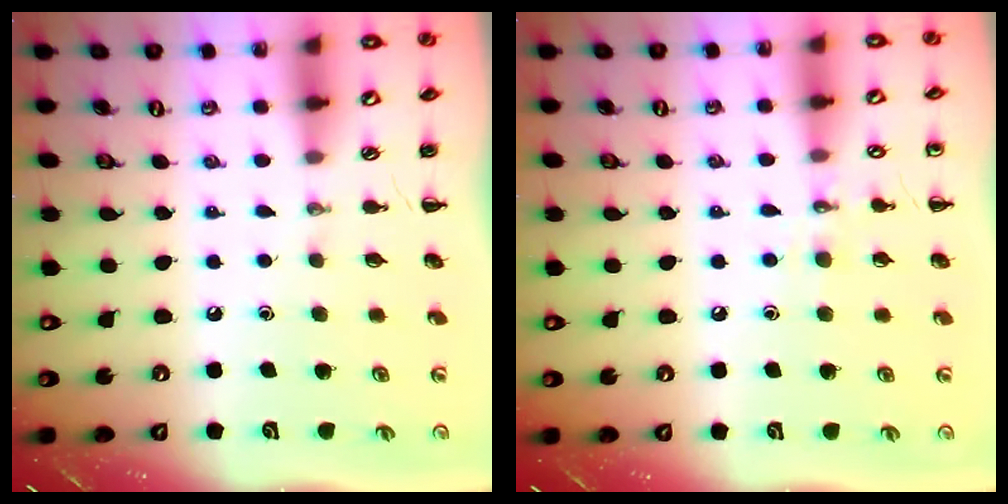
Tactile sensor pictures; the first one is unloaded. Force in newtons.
{"total": 6.3, "press": 6.0, "slide": 1.6}